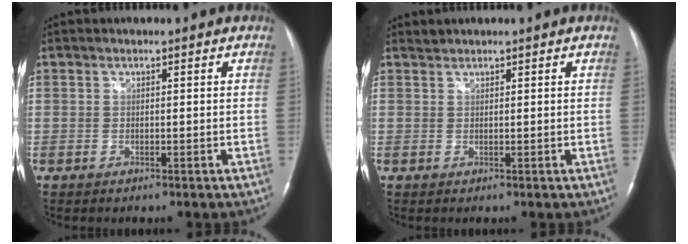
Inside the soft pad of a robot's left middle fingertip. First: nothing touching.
{"total": 0.7, "force": [0.7, 0.0, -0.2], "torque": [-0.002, 0.005, 0.013]}